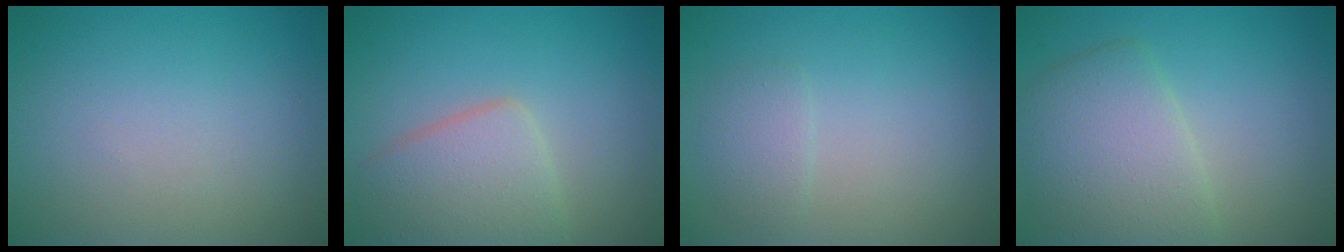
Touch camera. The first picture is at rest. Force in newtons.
{"total": 4.3, "press": 4.3, "slide": 0.3}
{"total": 1.5, "press": 1.5, "slide": 0.0}
{"total": 5.0, "press": 5.0, "slide": 0.3}